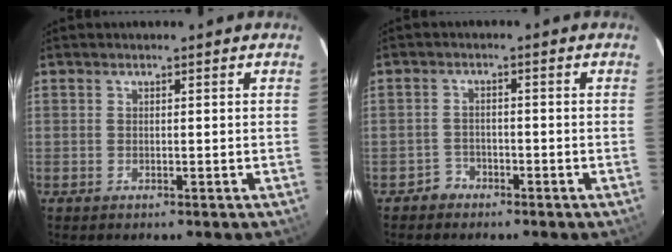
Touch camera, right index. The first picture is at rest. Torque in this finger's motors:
{"motor_torque": [0.02, -0.13, -0.14, -0.09]}